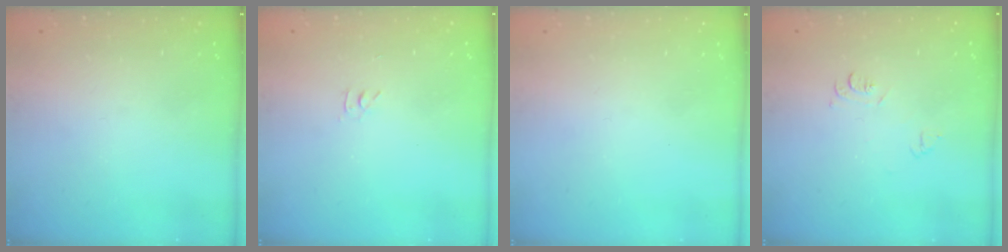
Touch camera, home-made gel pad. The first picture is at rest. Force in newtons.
{"total": 2.8, "press": 2.8, "slide": 0.4}
{"total": 1.5, "press": 1.5, "slide": 0.1}
{"total": 4.9, "press": 4.9, "slide": 0.7}